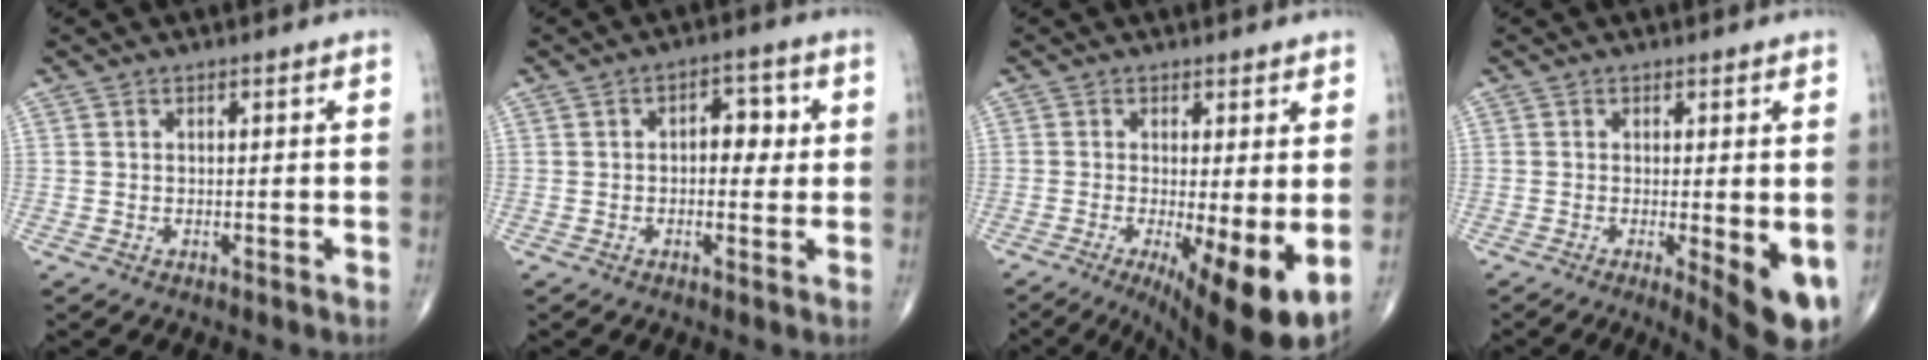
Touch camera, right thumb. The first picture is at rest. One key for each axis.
{"total": 5.7, "fx": 0.6, "fy": 3.5, "fz": 4.5, "tx": -0.032, "ty": 0.008, "tz": 0.002}
{"total": 11.4, "fx": -2.6, "fy": 2.7, "fz": 10.8, "tx": -0.165, "ty": -0.022, "tz": -0.033}
{"total": 8.4, "fx": -2.0, "fy": 2.2, "fz": 7.9, "tx": -0.104, "ty": -0.020, "tz": -0.025}